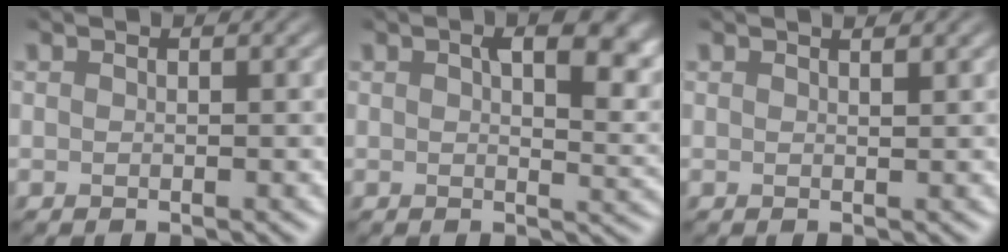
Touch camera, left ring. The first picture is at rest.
{"total": 7.5, "force": [2.8, 3.2, 6.1], "torque": [-0.065, 0.003, 0.040]}
{"total": 1.0, "force": [0.8, 0.2, 0.6], "torque": [-0.007, 0.001, 0.010]}